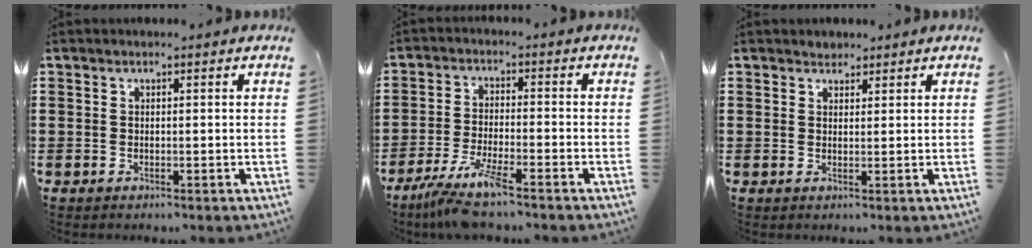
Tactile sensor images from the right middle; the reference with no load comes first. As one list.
[{"total": 6.7, "force": [-5.4, -0.1, 3.9], "torque": [-0.096, -0.024, -0.104]}, {"total": 1.5, "force": [1.3, 0.7, -0.2], "torque": [0.000, 0.004, 0.025]}]